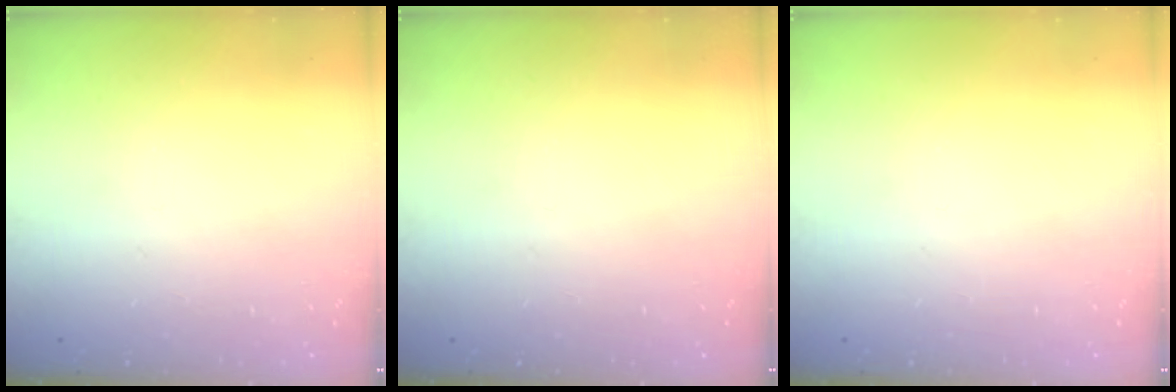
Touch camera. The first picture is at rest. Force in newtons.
{"total": 0.0}
{"total": 0.0}